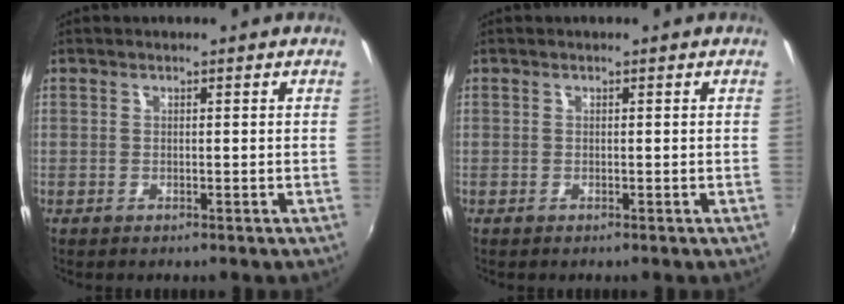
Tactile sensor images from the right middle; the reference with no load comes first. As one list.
[{"total": 0.0}]